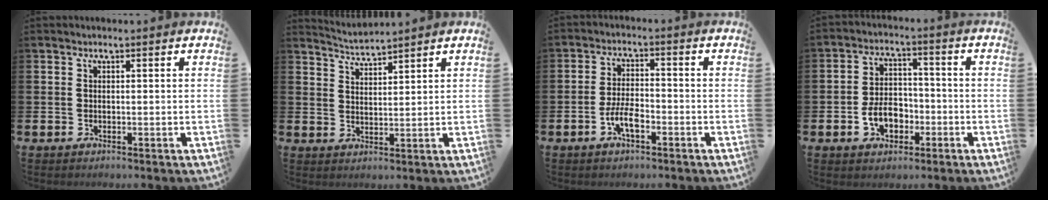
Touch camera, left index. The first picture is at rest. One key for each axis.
{"total": 3.3, "fx": 3.3, "fy": -0.3, "fz": -0.2, "tx": -0.013, "ty": -0.019, "tz": 0.061}
{"total": 4.2, "fx": -1.7, "fy": 1.7, "fz": 3.5, "tx": -0.077, "ty": 0.003, "tz": -0.034}
{"total": 5.5, "fx": -2.1, "fy": 3.8, "fz": 3.4, "tx": -0.049, "ty": 0.007, "tz": -0.043}